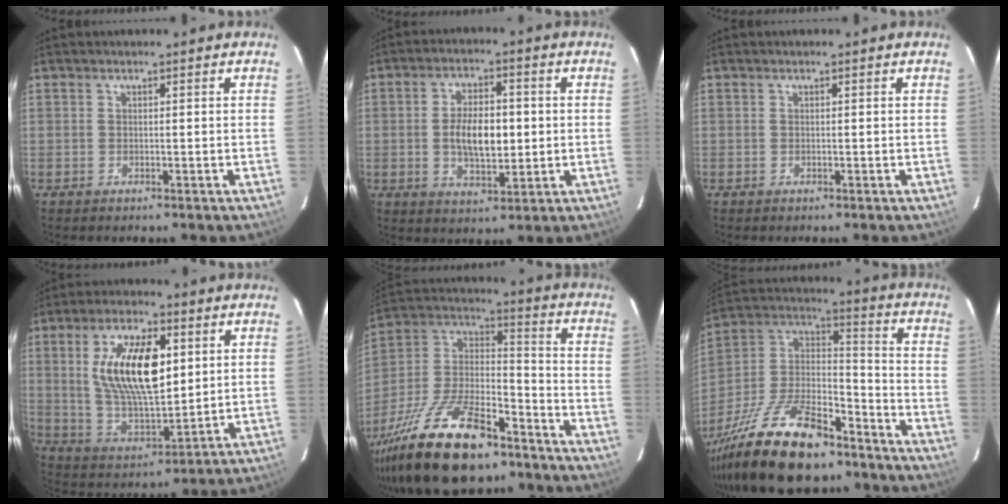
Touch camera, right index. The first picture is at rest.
{"total": 9.3, "force": [-0.3, 4.2, 8.2], "torque": [-0.153, 0.003, 0.000]}
{"total": 0.0}
{"total": 17.4, "force": [4.3, 7.4, 15.1], "torque": [-0.279, 0.004, 0.090]}
{"total": 26.9, "force": [-18.7, 10.1, 16.6], "torque": [-0.337, -0.010, -0.310]}
{"total": 24.6, "force": [-17.8, 8.8, 14.5], "torque": [-0.297, -0.004, -0.297]}